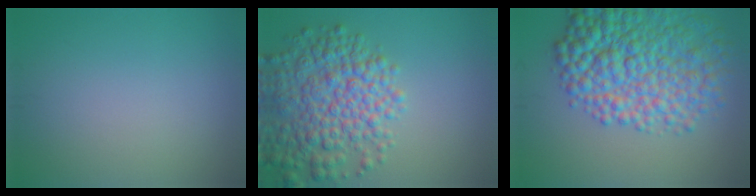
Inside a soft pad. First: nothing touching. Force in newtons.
{"total": 7.4, "press": 7.4, "slide": 0.3}
{"total": 9.9, "press": 9.9, "slide": 0.3}